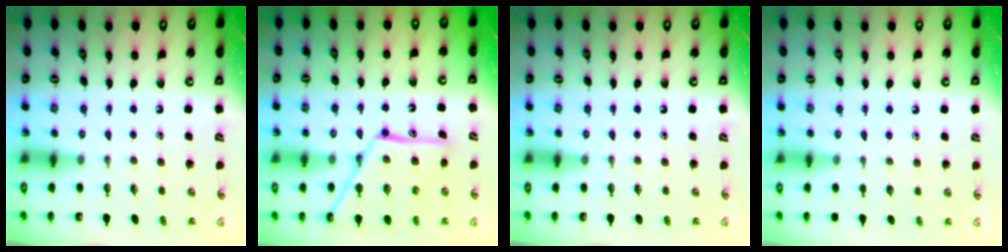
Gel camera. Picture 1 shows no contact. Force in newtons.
{"total": 16.8, "press": 16.8, "slide": 1.4}
{"total": 0.0}
{"total": 3.2, "press": 3.2, "slide": 0.3}